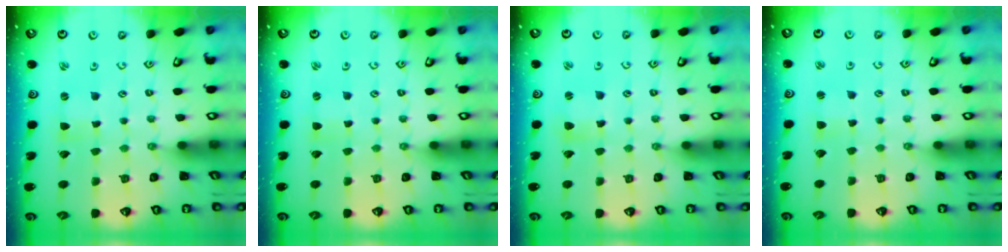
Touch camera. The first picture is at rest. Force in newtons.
{"total": 1.7, "press": 1.7, "slide": 0.3}
{"total": 3.1, "press": 3.1, "slide": 0.3}
{"total": 2.5, "press": 2.5, "slide": 0.2}